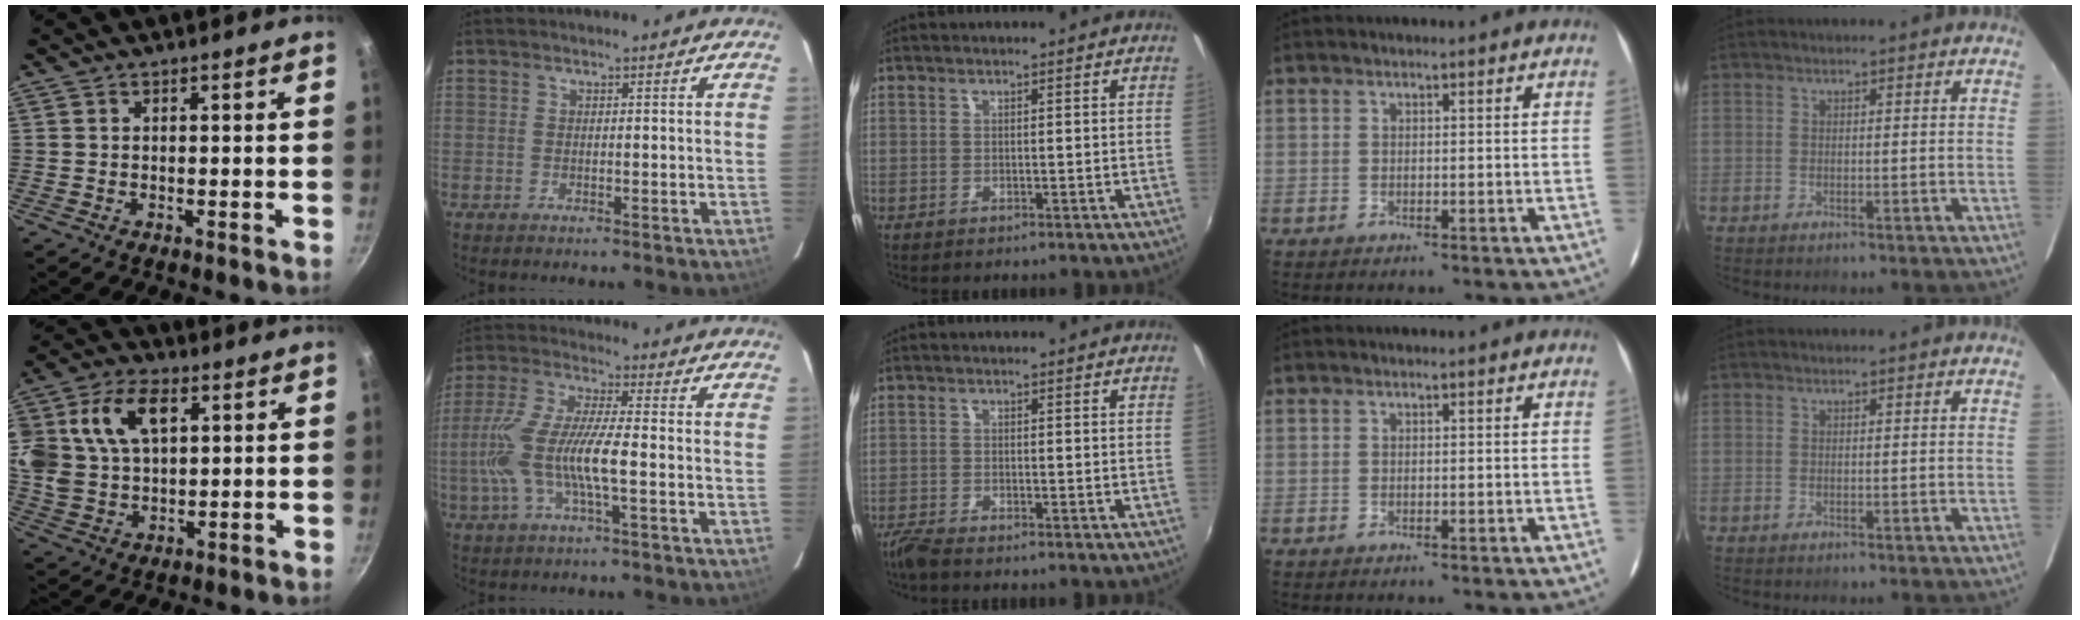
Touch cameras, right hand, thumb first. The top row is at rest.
{"thumb": {"total": 19.2, "force": [6.2, 12.7, 13.0], "torque": [-0.274, 0.013, 0.116]}, "index": {"total": 12.6, "force": [-2.6, 2.0, 12.2], "torque": [-0.252, -0.004, -0.048]}, "middle": {"total": 2.8, "force": [-2.6, 0.2, 1.2], "torque": [-0.036, -0.010, -0.052]}}